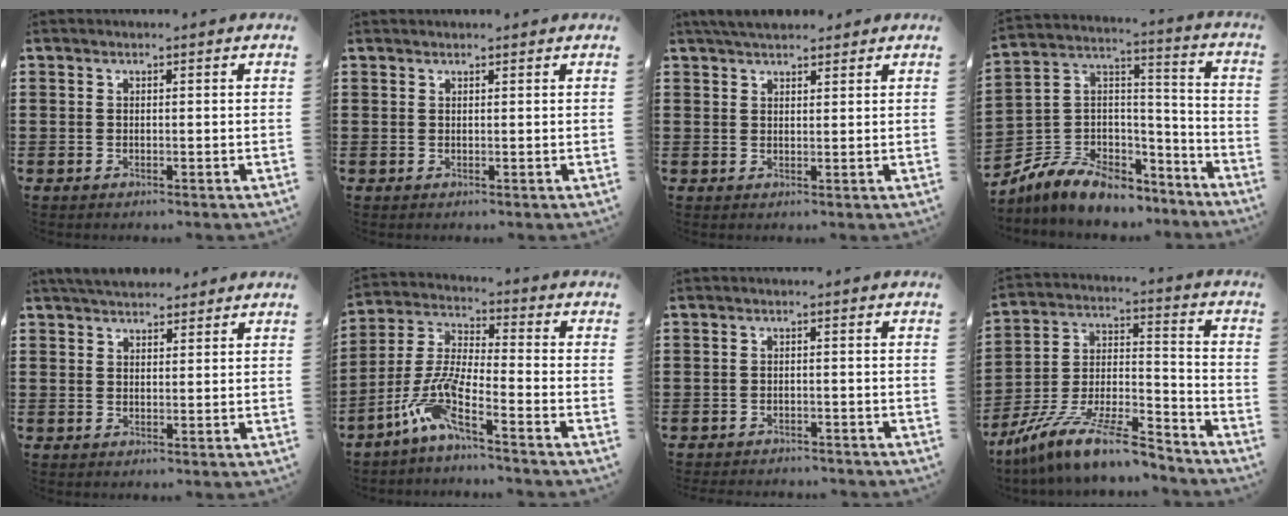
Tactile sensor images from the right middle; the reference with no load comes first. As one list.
[{"total": 0.6, "force": [0.6, 0.0, 0.0], "torque": [-0.003, -0.003, 0.012]}, {"total": 3.3, "force": [3.0, 0.9, 0.8], "torque": [-0.026, -0.001, 0.059]}, {"total": 8.2, "force": [-6.8, 3.8, 2.4], "torque": [-0.075, 0.004, -0.139]}, {"total": 3.3, "force": [3.1, 1.0, 0.5], "torque": [-0.020, -0.003, 0.061]}, {"total": 8.5, "force": [-6.2, 0.7, 5.8], "torque": [-0.145, -0.023, -0.127]}, {"total": 1.7, "force": [-1.7, 0.3, -0.1], "torque": [-0.002, 0.000, -0.037]}, {"total": 12.8, "force": [-10.9, 1.5, 6.5], "torque": [-0.121, 0.022, -0.209]}]